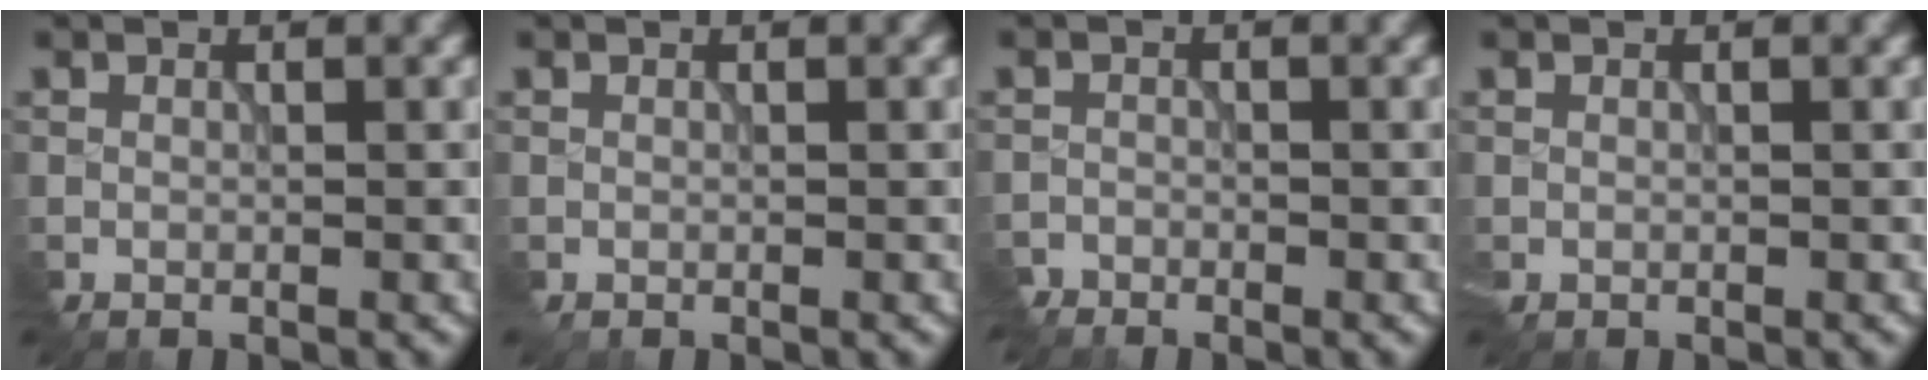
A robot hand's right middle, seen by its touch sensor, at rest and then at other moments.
{"total": 0.0}
{"total": 1.6, "force": [-1.6, 0.5, -0.2], "torque": [0.004, -0.005, -0.033]}
{"total": 0.6, "force": [0.2, 0.5, 0.4], "torque": [-0.012, 0.000, 0.004]}